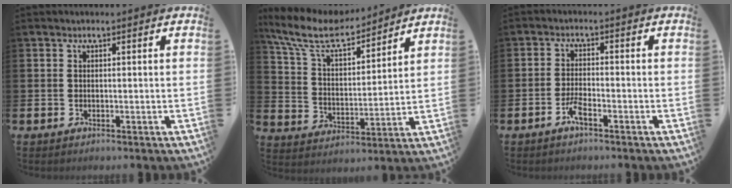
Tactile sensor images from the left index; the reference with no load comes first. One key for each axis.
{"total": 9.9, "fx": 8.6, "fy": 2.7, "fz": 4.1, "tx": -0.122, "ty": -0.047, "tz": 0.152}
{"total": 2.5, "fx": -1.6, "fy": 0.5, "fz": 1.9, "tx": -0.040, "ty": 0.005, "tz": -0.027}